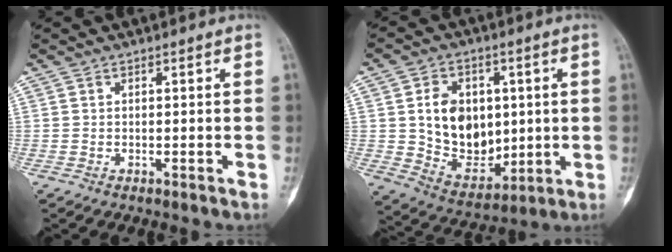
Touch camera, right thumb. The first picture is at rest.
{"total": 14.7, "force": [1.7, 11.0, 9.6], "torque": [-0.105, -0.017, 0.047]}